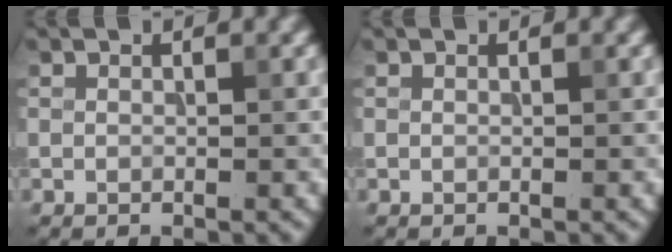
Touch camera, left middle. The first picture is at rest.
{"total": 0.0}